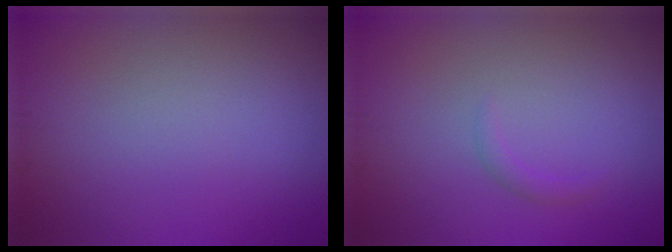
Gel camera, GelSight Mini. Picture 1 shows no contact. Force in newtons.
{"total": 0.9, "press": 0.8, "slide": 0.1}